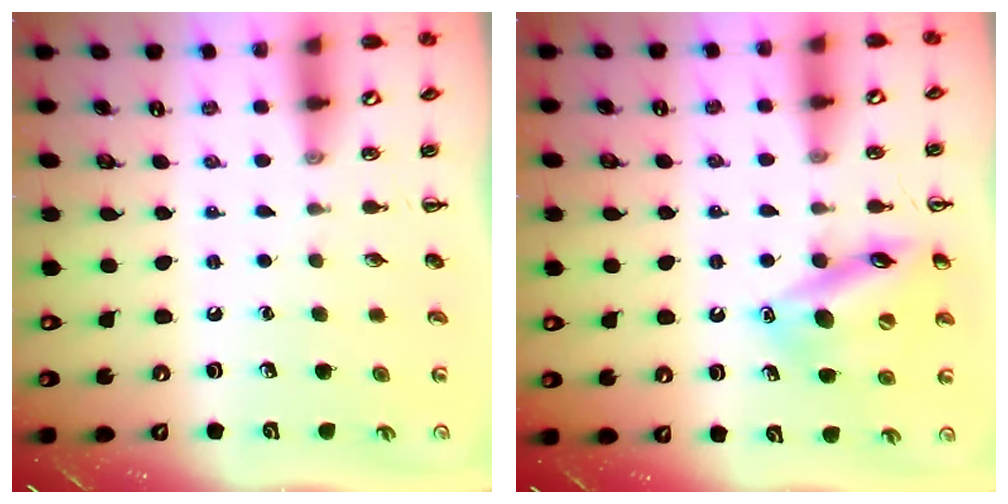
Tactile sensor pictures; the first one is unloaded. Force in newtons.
{"total": 15.0, "press": 14.7, "slide": 3.1}